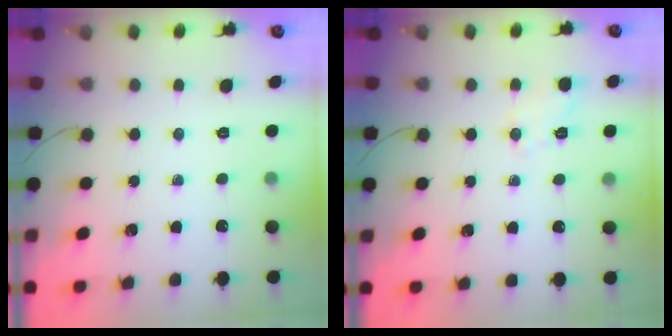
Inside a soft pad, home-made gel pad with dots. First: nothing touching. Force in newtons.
{"total": 2.7, "press": 2.3, "slide": 1.5}